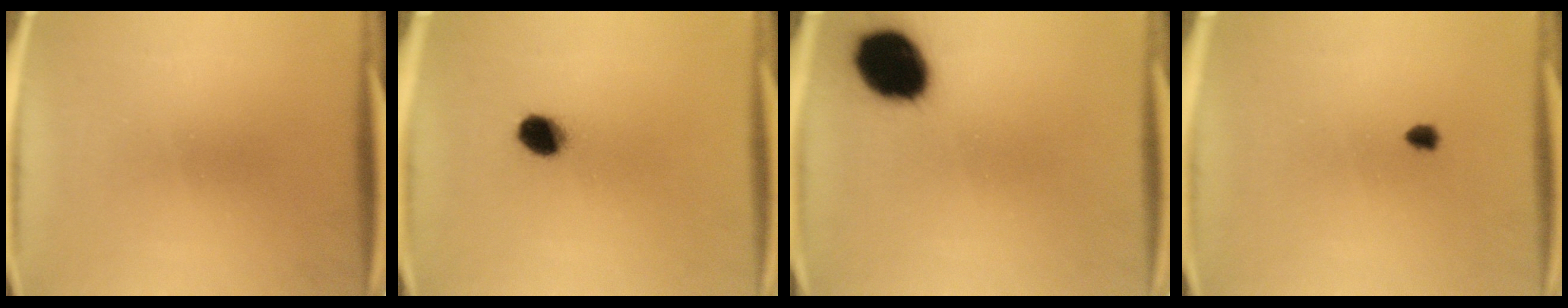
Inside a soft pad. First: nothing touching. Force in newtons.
{"total": 5.5}
{"total": 15.6}
{"total": 1.1}